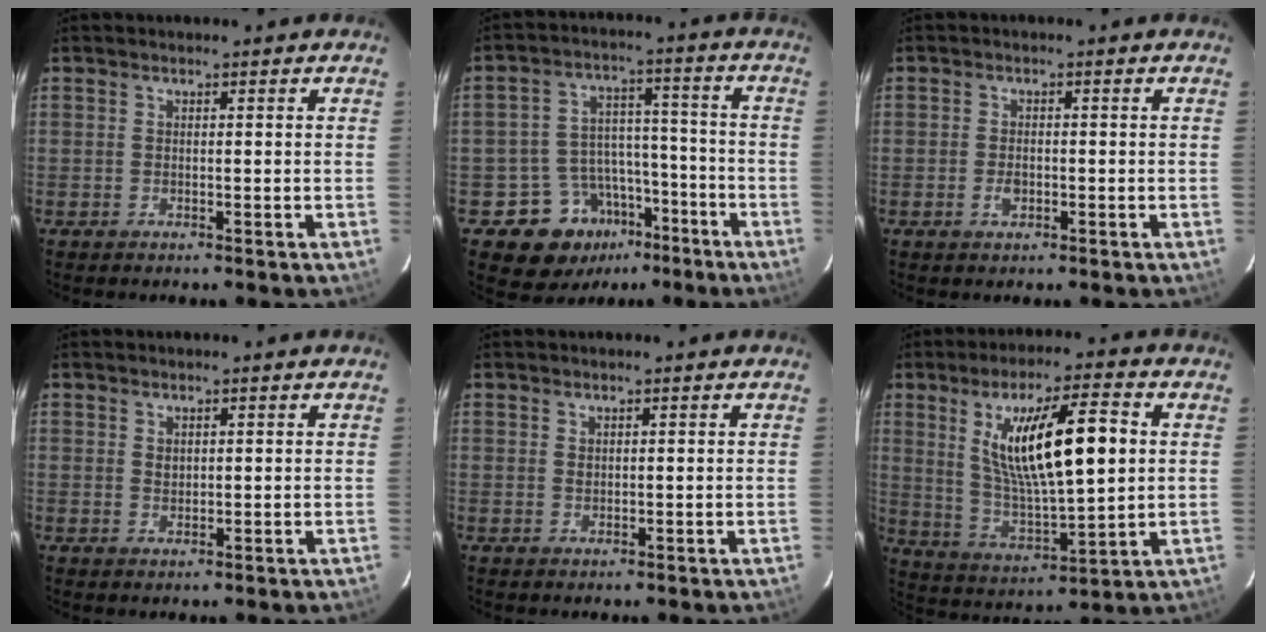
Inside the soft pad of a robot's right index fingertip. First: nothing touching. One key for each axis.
{"total": 11.5, "fx": -7.0, "fy": 8.5, "fz": 3.0, "tx": -0.061, "ty": 0.043, "tz": -0.095}
{"total": 2.0, "fx": -0.7, "fy": 1.3, "fz": 1.4, "tx": -0.027, "ty": 0.001, "tz": -0.012}
{"total": 1.4, "fx": 0.9, "fy": 0.8, "fz": 0.6, "tx": -0.008, "ty": 0.001, "tz": 0.018}
{"total": 0.7, "fx": 0.4, "fy": 0.5, "fz": 0.2, "tx": -0.004, "ty": 0.003, "tz": 0.009}
{"total": 17.5, "fx": 4.0, "fy": 4.4, "fz": 16.5, "tx": -0.288, "ty": 0.002, "tz": 0.087}